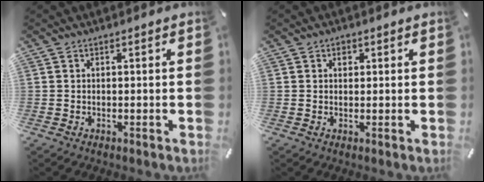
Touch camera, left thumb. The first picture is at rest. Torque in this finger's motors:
{"motor_torque": [0.21, 0.03, -0.15, -0.06, 0.02]}